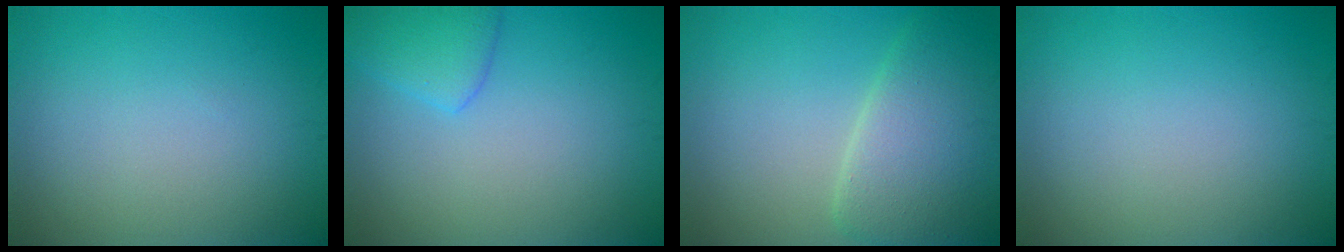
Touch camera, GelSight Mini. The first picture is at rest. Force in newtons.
{"total": 2.6, "press": 2.6, "slide": 0.2}
{"total": 6.5, "press": 6.5, "slide": 0.2}
{"total": 0.0}